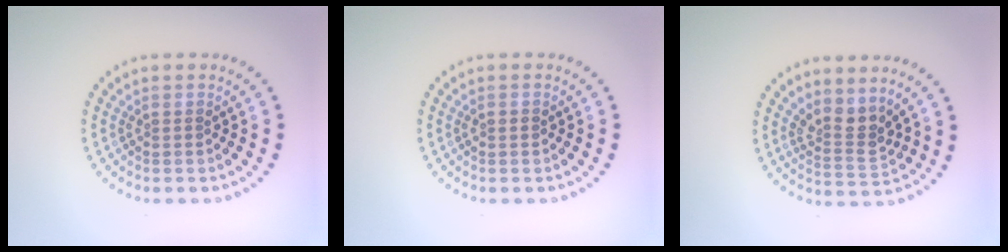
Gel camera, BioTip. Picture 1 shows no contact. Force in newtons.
{"total": 0.8, "press": 0.8, "slide": 0.1}
{"total": 2.7, "press": 2.0, "slide": 1.8}